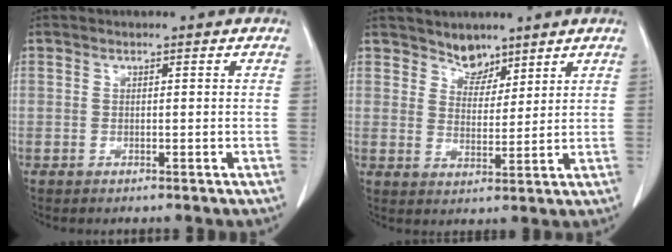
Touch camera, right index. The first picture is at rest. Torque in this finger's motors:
{"motor_torque": [-0.33, 0.43, -0.09, -0.01]}